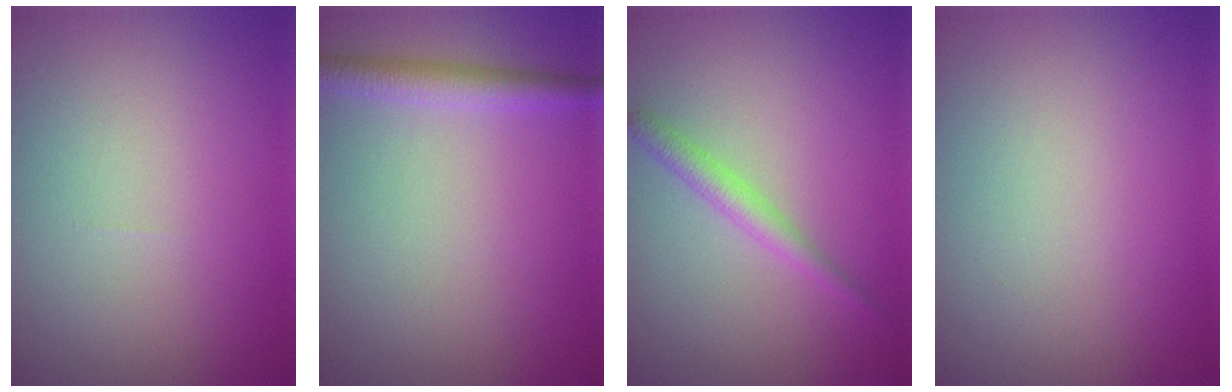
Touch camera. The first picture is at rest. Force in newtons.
{"total": 2.4, "press": 2.4, "slide": 0.0}
{"total": 1.9, "press": 1.9, "slide": 0.1}
{"total": 0.0}